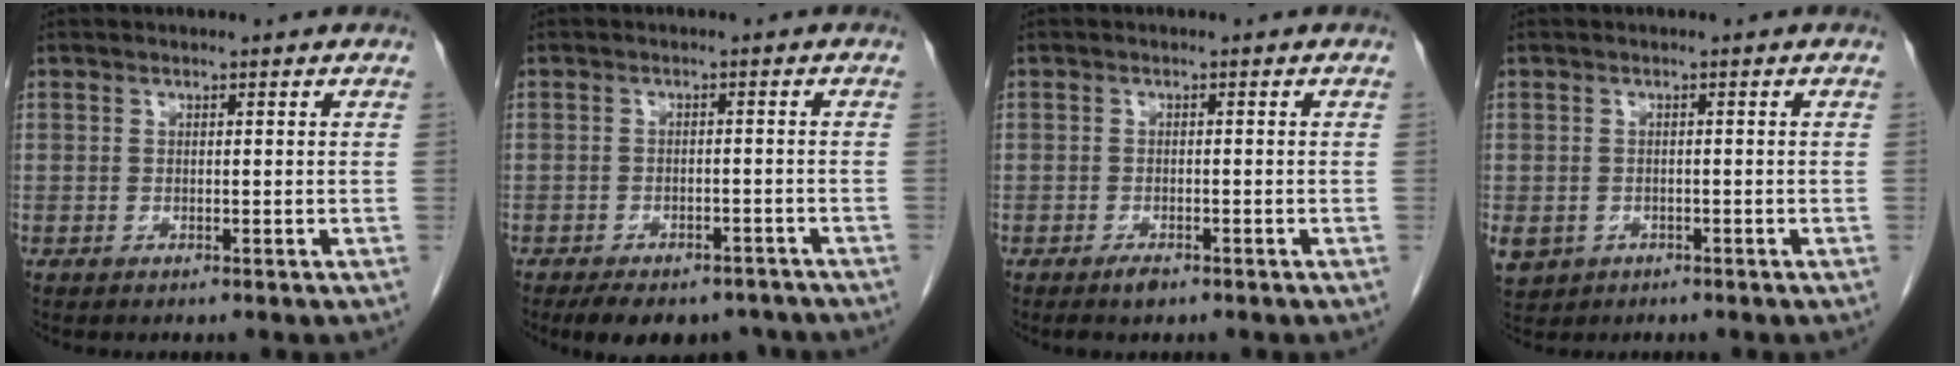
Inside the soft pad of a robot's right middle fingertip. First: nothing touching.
{"total": 10.7, "force": [-8.6, 4.9, 4.0], "torque": [-0.057, 0.004, -0.109]}
{"total": 1.7, "force": [-1.2, 0.6, 1.0], "torque": [-0.021, -0.001, -0.019]}
{"total": 6.8, "force": [-3.1, 5.7, 2.1], "torque": [-0.064, -0.003, -0.041]}